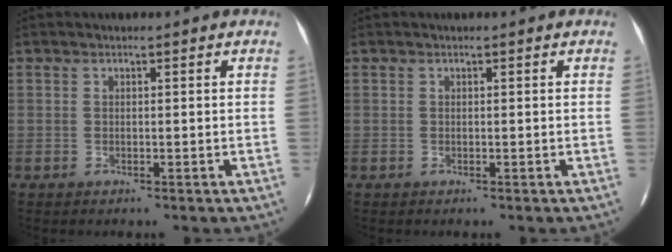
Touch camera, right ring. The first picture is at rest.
{"total": 0.0}